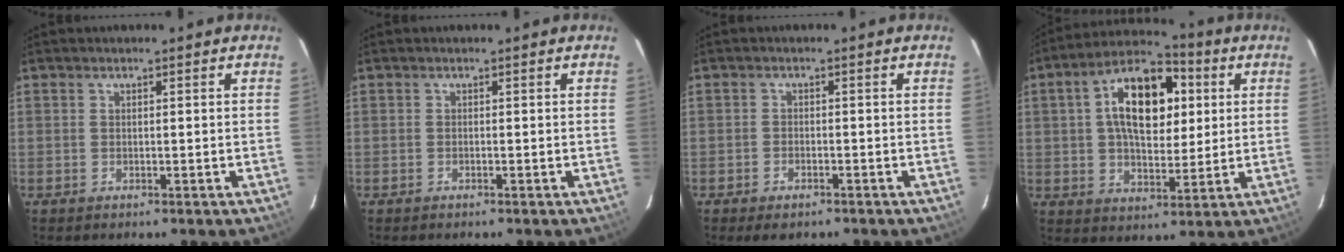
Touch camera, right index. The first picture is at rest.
{"total": 0.0}
{"total": 3.3, "force": [-2.4, 1.8, 1.5], "torque": [-0.037, -0.004, -0.038]}
{"total": 15.5, "force": [3.8, 8.5, 12.5], "torque": [-0.213, 0.037, 0.059]}